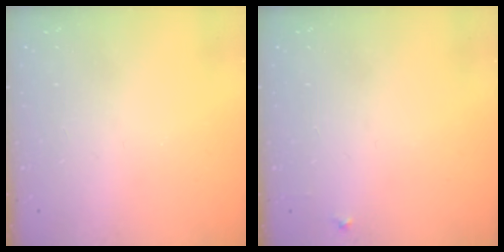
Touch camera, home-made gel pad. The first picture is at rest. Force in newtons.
{"total": 4.1, "press": 4.1, "slide": 0.6}